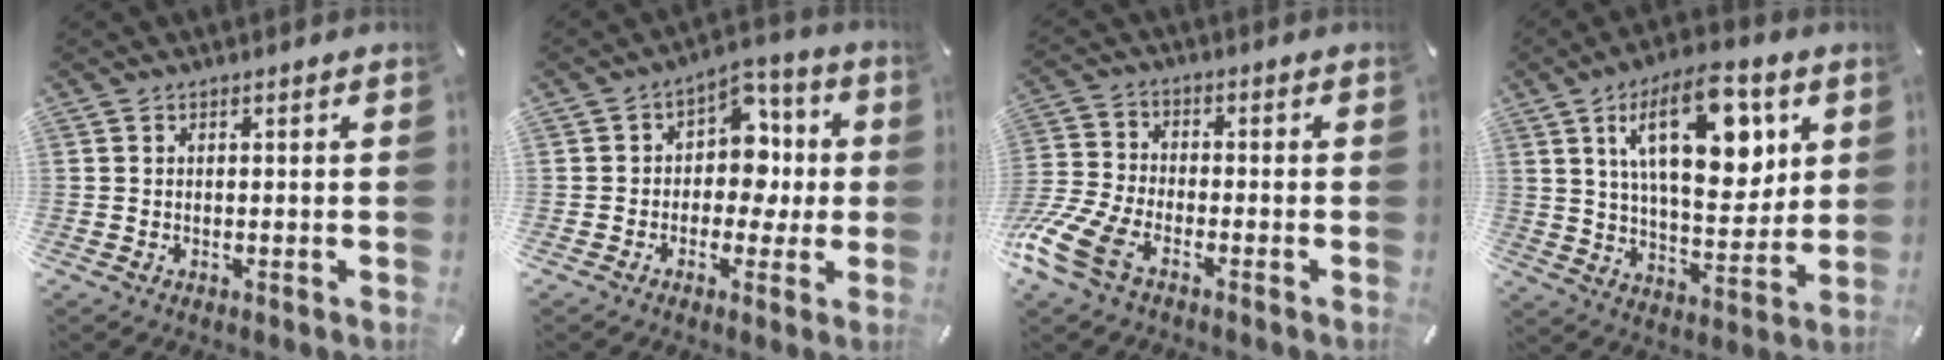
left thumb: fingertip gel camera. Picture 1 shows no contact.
{"total": 9.3, "force": [-0.2, 7.8, 5.1], "torque": [-0.065, 0.001, -0.005]}
{"total": 10.7, "force": [-6.3, 5.5, 6.7], "torque": [-0.169, 0.011, -0.124]}
{"total": 20.8, "force": [8.4, 10.0, 16.2], "torque": [-0.253, -0.024, 0.127]}